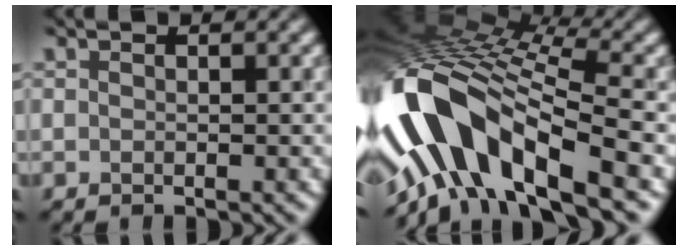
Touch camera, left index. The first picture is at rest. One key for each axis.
{"total": 13.1, "fx": -5.6, "fy": 5.6, "fz": 10.4, "tx": -0.194, "ty": 0.020, "tz": -0.107}